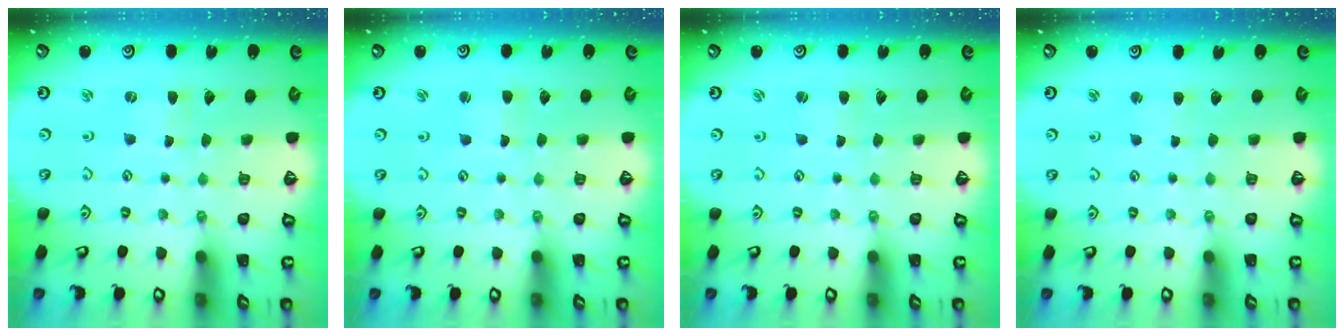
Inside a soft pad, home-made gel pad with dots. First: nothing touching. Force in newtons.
{"total": 1.0, "press": 1.0, "slide": 0.1}
{"total": 1.1, "press": 1.0, "slide": 0.2}
{"total": 1.2, "press": 1.2, "slide": 0.2}